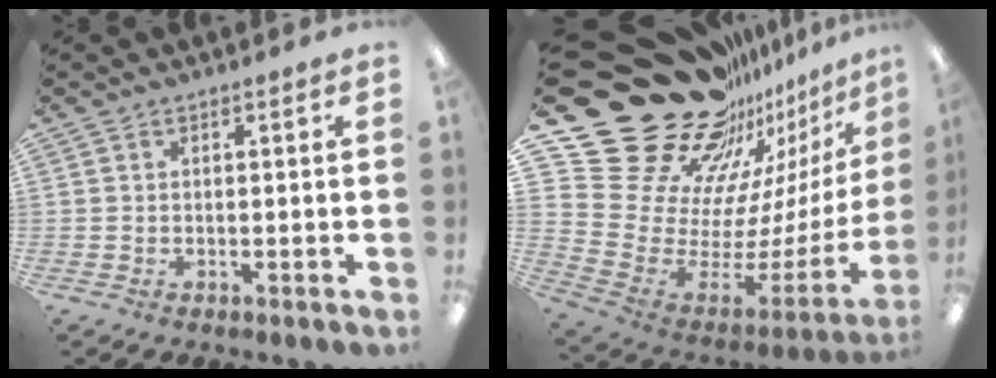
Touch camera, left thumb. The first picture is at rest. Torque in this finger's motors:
{"motor_torque": [0.27, 0.24, 0.61, -2.16, 0.05]}